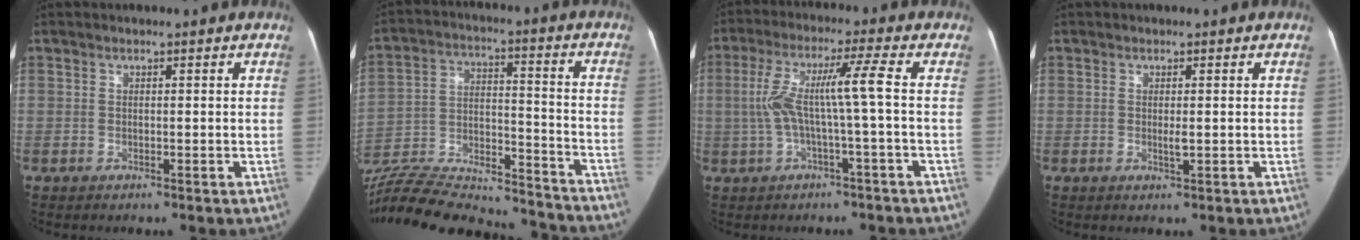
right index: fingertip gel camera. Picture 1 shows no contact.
{"total": 28.9, "force": [-26.4, 5.5, 10.4], "torque": [-0.192, -0.015, -0.395]}
{"total": 8.2, "force": [-0.5, -0.8, 8.1], "torque": [-0.169, 0.029, -0.006]}
{"total": 1.1, "force": [-0.1, 0.1, 1.1], "torque": [-0.016, -0.004, -0.004]}